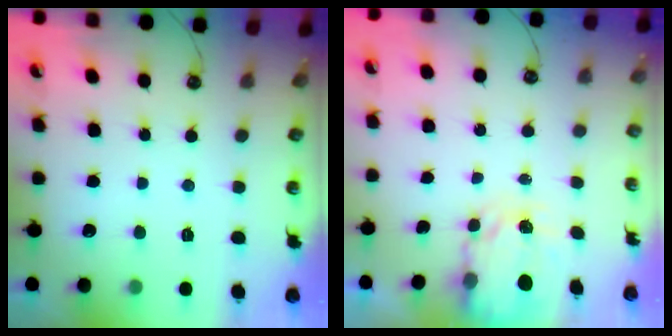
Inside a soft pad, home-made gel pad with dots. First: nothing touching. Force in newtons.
{"total": 4.0, "press": 4.0, "slide": 0.1}